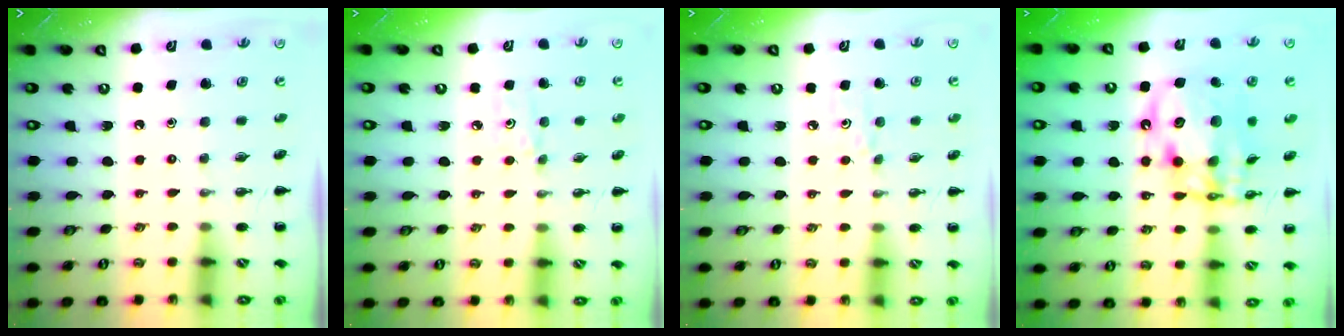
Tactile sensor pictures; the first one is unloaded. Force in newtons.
{"total": 3.0, "press": 2.8, "slide": 1.1}
{"total": 3.4, "press": 3.1, "slide": 1.3}
{"total": 16.4, "press": 15.9, "slide": 4.2}